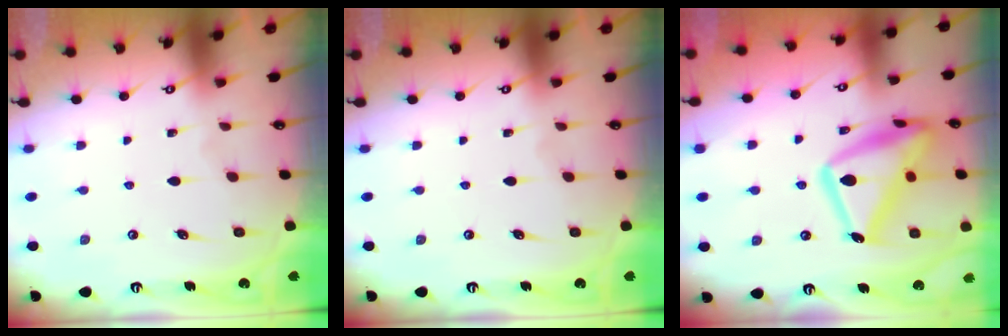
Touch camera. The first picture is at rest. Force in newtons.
{"total": 0.0}
{"total": 19.2, "press": 19.2, "slide": 1.4}